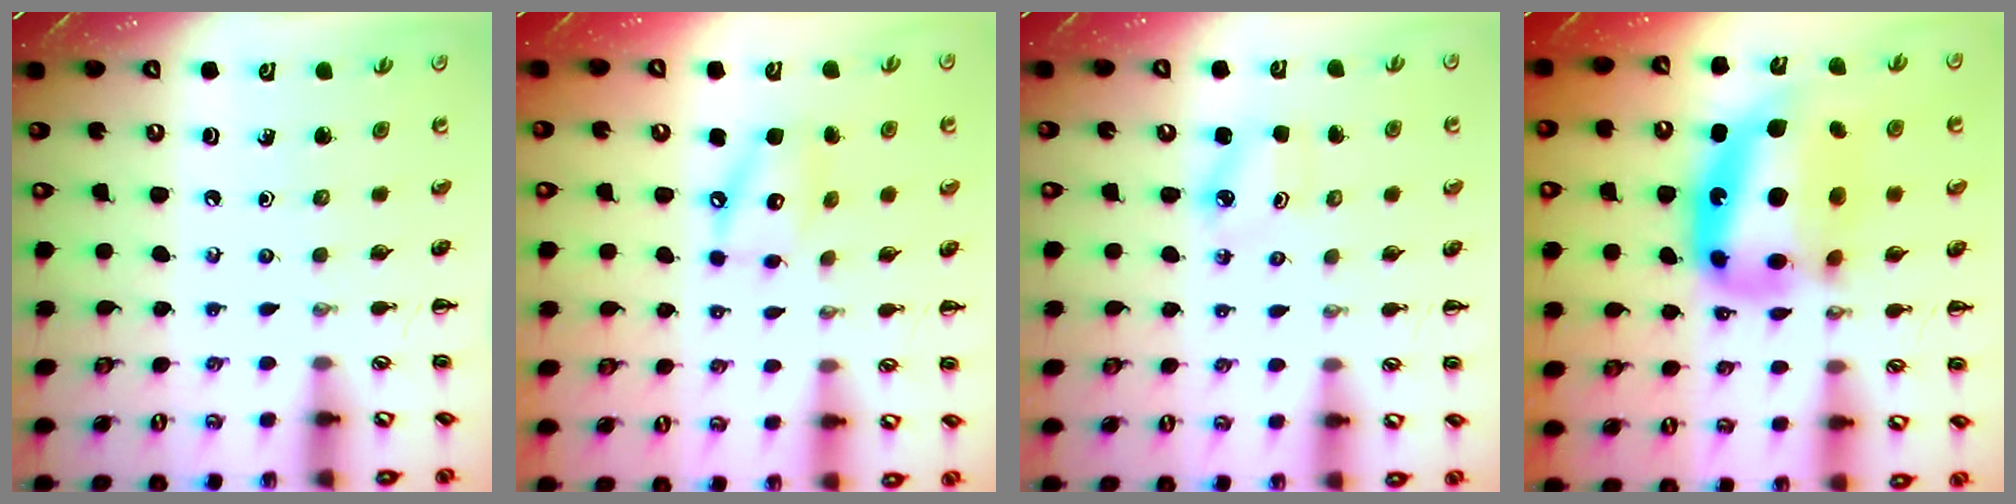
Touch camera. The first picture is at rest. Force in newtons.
{"total": 9.2, "press": 9.1, "slide": 1.2}
{"total": 2.5, "press": 2.5, "slide": 0.5}
{"total": 18.5, "press": 17.9, "slide": 4.7}